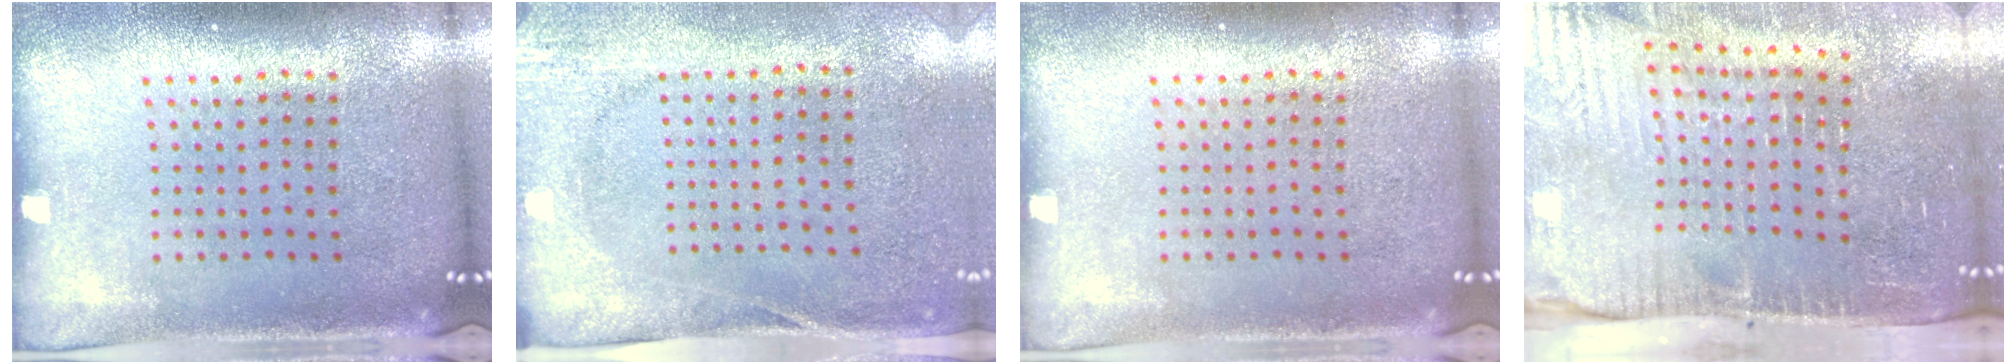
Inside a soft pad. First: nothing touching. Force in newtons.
{"total": 2.7, "press": 2.1, "slide": 1.7}
{"total": 0.0}
{"total": 4.9, "press": 4.2, "slide": 2.5}